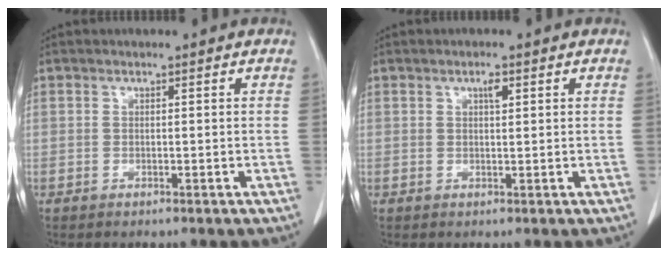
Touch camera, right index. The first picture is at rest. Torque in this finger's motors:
{"motor_torque": [0.12, -0.07, 0.05, 0.02]}